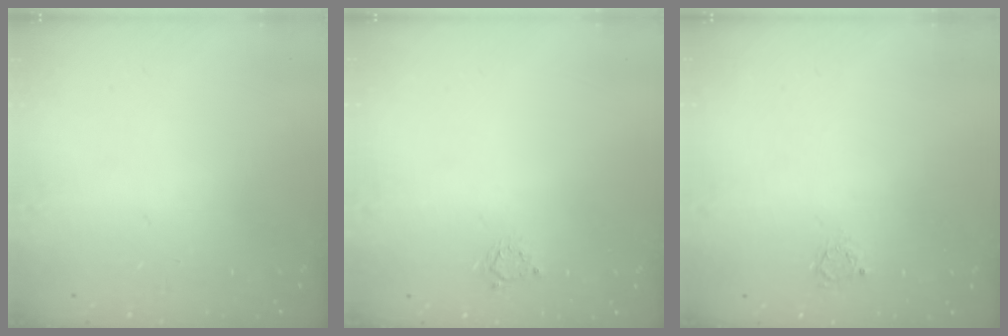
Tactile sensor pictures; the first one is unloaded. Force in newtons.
{"total": 2.6, "press": 2.6, "slide": 0.3}
{"total": 2.2, "press": 2.1, "slide": 0.4}